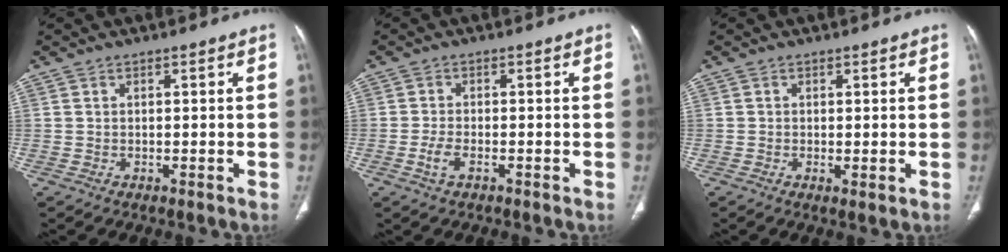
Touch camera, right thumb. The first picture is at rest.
{"total": 2.9, "force": [-1.3, 1.4, 2.2], "torque": [-0.052, 0.008, -0.025]}
{"total": 1.3, "force": [-0.2, 0.5, 1.2], "torque": [-0.024, -0.006, -0.003]}